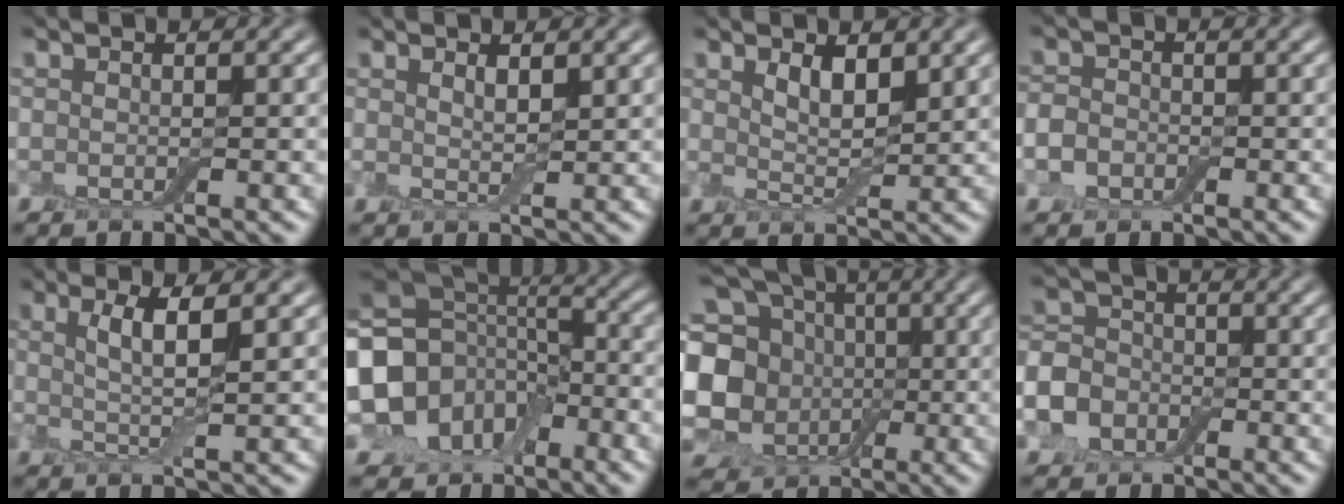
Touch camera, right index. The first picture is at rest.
{"total": 1.3, "force": [0.8, 0.2, 1.0], "torque": [-0.024, -0.004, 0.014]}
{"total": 2.5, "force": [1.3, 0.6, 2.0], "torque": [-0.038, -0.009, 0.025]}
{"total": 2.3, "force": [-1.0, 1.8, 1.0], "torque": [-0.013, -0.006, -0.027]}
{"total": 3.8, "force": [1.0, 0.6, 3.6], "torque": [-0.072, -0.007, 0.018]}
{"total": 11.8, "force": [-4.5, 8.9, 6.2], "torque": [-0.146, -0.002, -0.100]}
{"total": 15.7, "force": [0.2, 13.9, 7.3], "torque": [-0.197, 0.010, -0.023]}
{"total": 9.0, "force": [-3.7, 7.6, 3.1], "torque": [-0.079, -0.018, -0.099]}